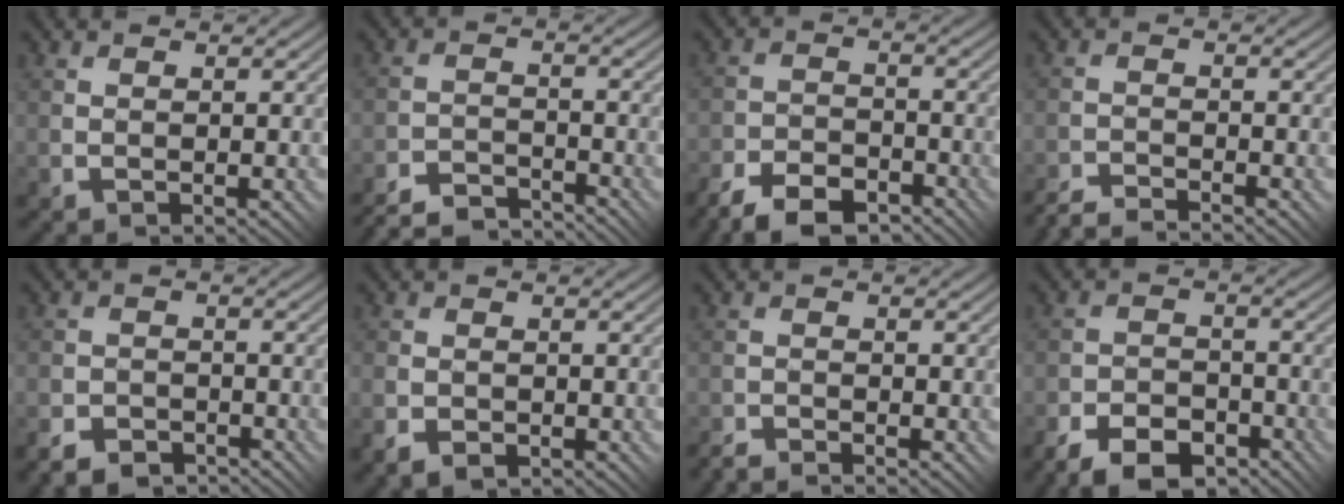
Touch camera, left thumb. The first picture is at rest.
{"total": 6.2, "force": [-6.1, 0.4, 0.9], "torque": [-0.014, 0.005, -0.114]}
{"total": 7.7, "force": [-6.5, 2.7, 3.2], "torque": [-0.059, -0.003, -0.126]}
{"total": 3.5, "force": [-3.5, -0.2, 0.6], "torque": [-0.011, 0.002, -0.073]}
{"total": 3.8, "force": [-3.4, 1.6, 0.7], "torque": [-0.013, 0.002, -0.067]}
{"total": 2.6, "force": [-1.5, 1.8, 1.2], "torque": [-0.025, -0.003, -0.034]}
{"total": 2.5, "force": [-2.5, -0.1, 0.2], "torque": [-0.003, 0.002, -0.054]}
{"total": 7.3, "force": [-5.8, 3.0, 3.2], "torque": [-0.059, -0.003, -0.111]}